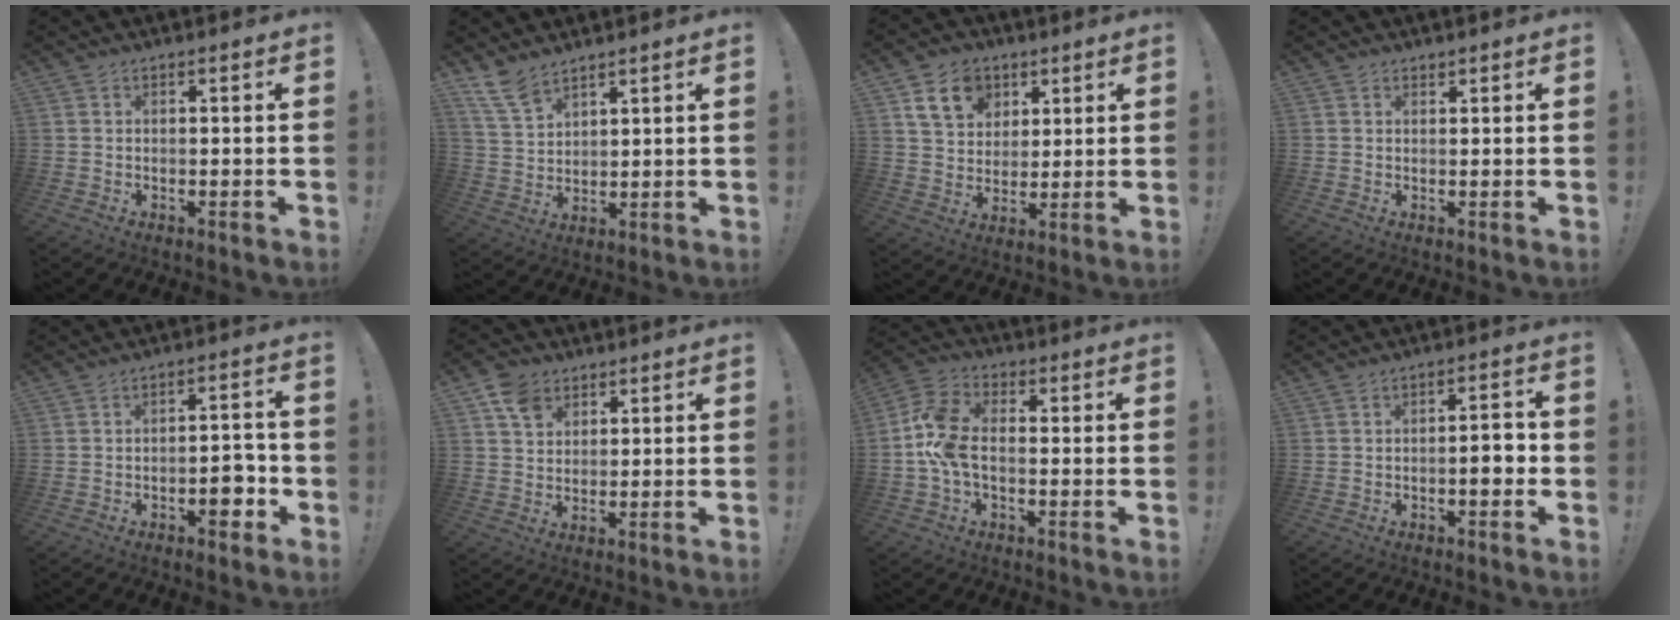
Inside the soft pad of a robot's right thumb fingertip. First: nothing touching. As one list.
[{"total": 9.0, "force": [7.1, 4.4, 3.4], "torque": [-0.065, -0.043, 0.141]}, {"total": 12.4, "force": [6.1, 9.4, 5.2], "torque": [-0.085, -0.019, 0.121]}, {"total": 1.0, "force": [0.9, 0.4, 0.1], "torque": [0.004, -0.005, 0.017]}, {"total": 7.0, "force": [-3.2, 3.1, 5.5], "torque": [-0.063, 0.015, -0.053]}, {"total": 7.3, "force": [4.1, 5.5, 2.7], "torque": [-0.038, -0.018, 0.079]}, {"total": 11.0, "force": [-1.2, 7.1, 8.4], "torque": [-0.165, 0.011, -0.017]}, {"total": 5.5, "force": [-1.6, 1.8, 4.9], "torque": [-0.072, 0.009, -0.030]}]